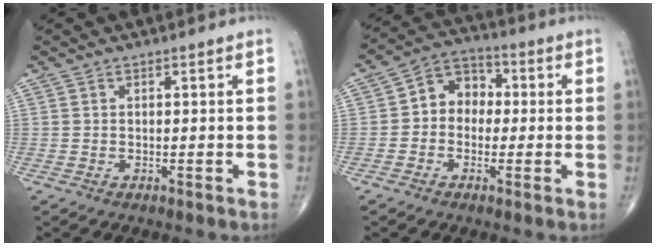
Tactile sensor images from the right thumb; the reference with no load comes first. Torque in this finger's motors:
{"motor_torque": [-0.22, 0.44, 0.46, 0.32, 0.07]}